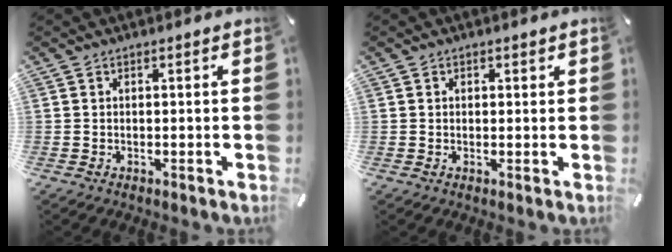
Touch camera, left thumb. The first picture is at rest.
{"total": 0.9, "force": [0.4, 0.8, 0.1], "torque": [0.005, 0.001, 0.004]}